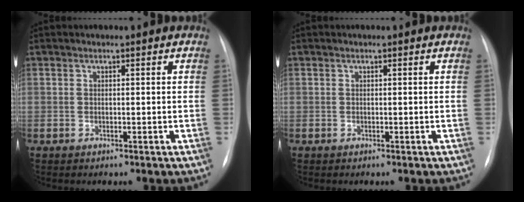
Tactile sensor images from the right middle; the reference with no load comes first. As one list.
[{"total": 0.0}]